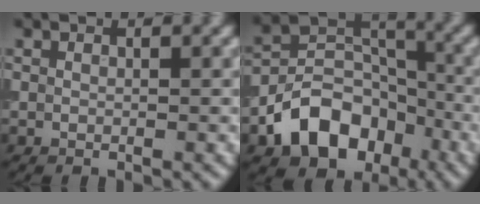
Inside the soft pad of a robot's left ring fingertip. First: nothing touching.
{"total": 8.6, "force": [-4.6, 5.9, 4.3], "torque": [-0.072, -0.002, -0.084]}